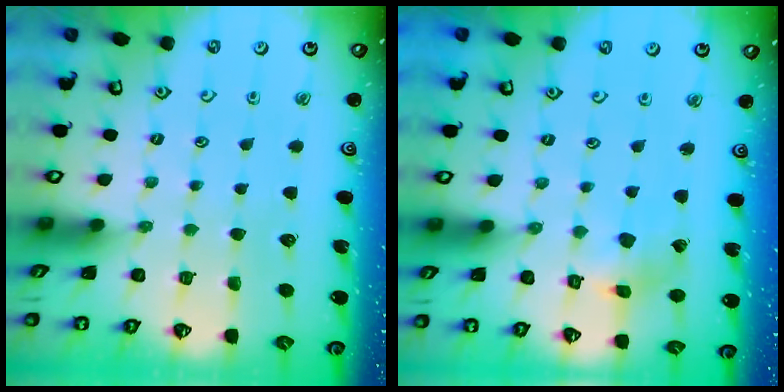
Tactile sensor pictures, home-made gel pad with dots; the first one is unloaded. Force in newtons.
{"total": 3.1, "press": 3.1, "slide": 0.5}